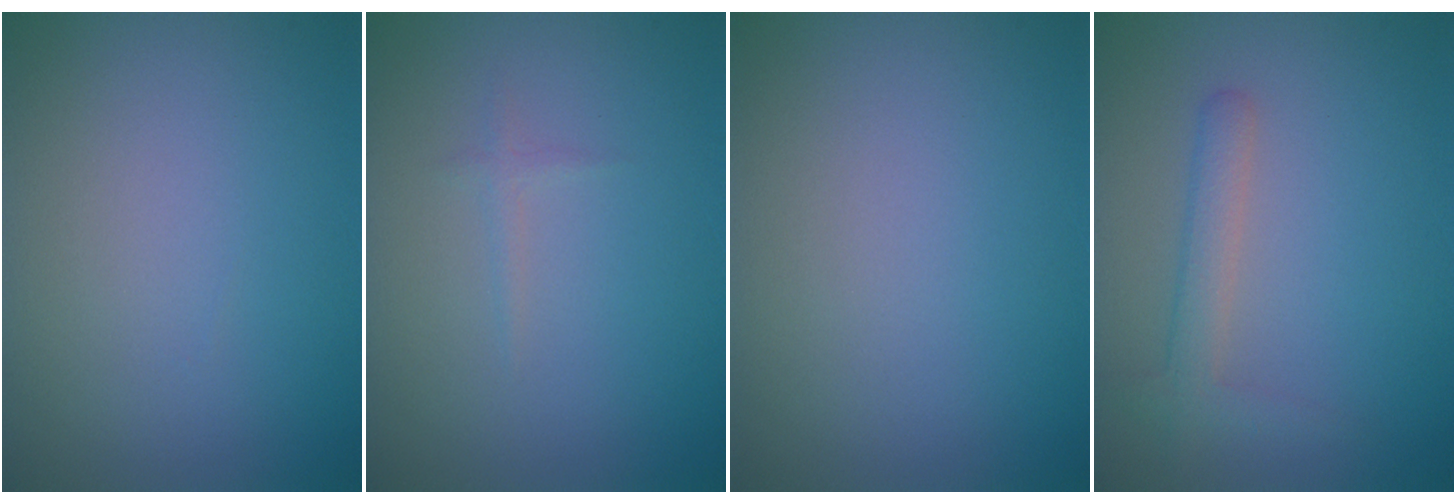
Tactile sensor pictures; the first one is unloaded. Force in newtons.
{"total": 0.6, "press": 0.6, "slide": 0.0}
{"total": 0.0}
{"total": 2.2, "press": 2.2, "slide": 0.2}